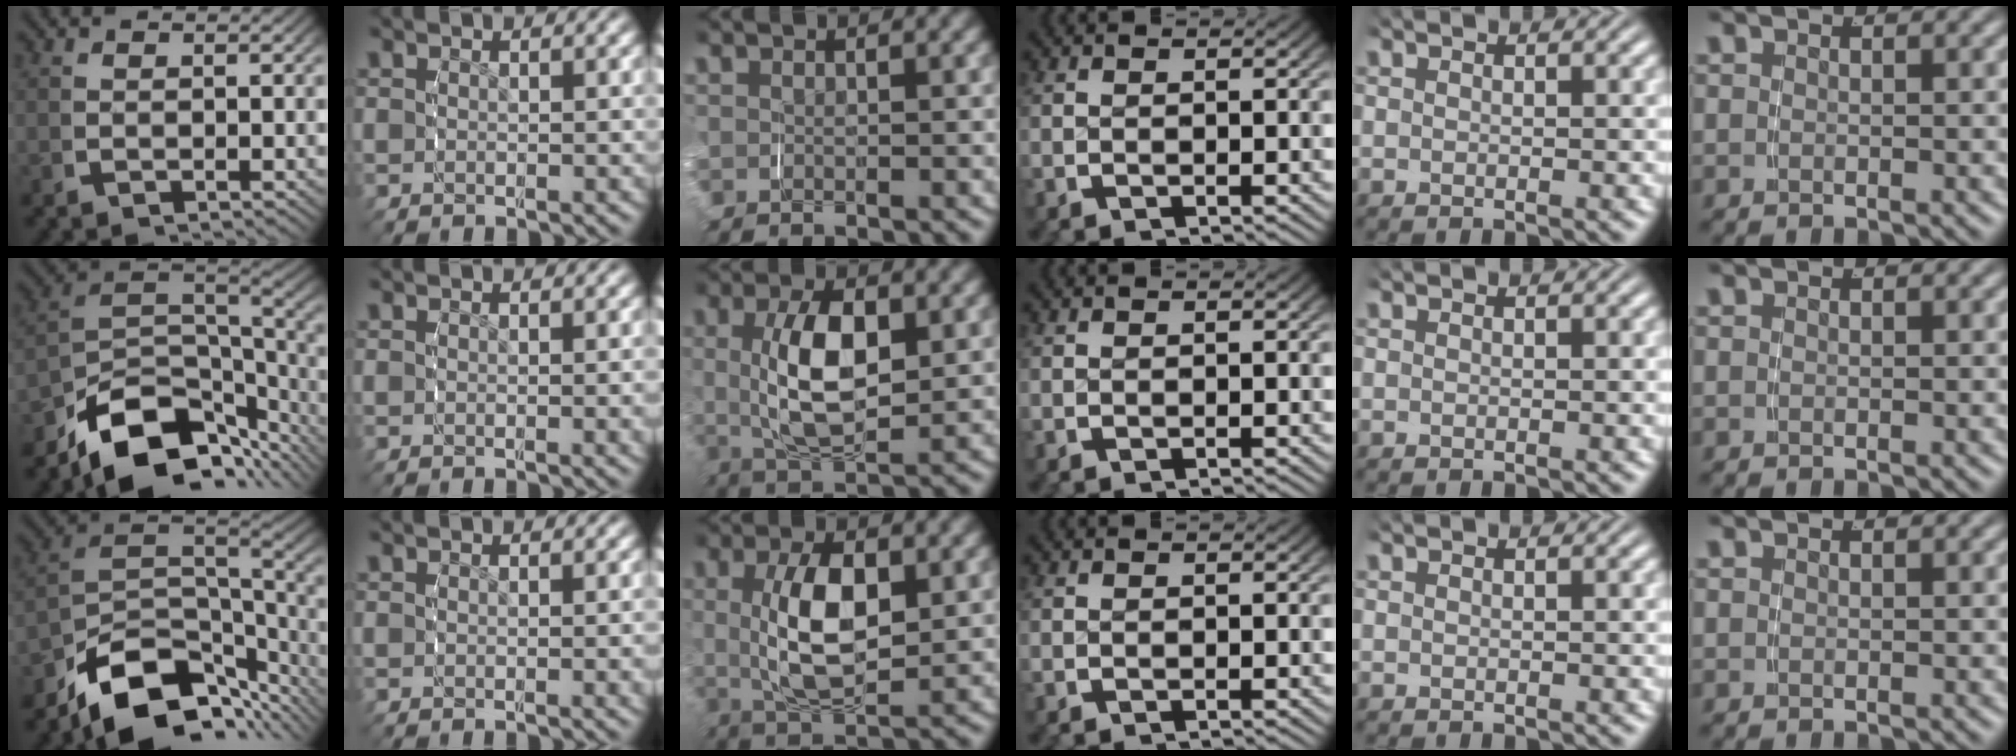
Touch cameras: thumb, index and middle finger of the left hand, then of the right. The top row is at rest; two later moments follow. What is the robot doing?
{"motion": "grasp_and_lifting", "object": "lipstick"}